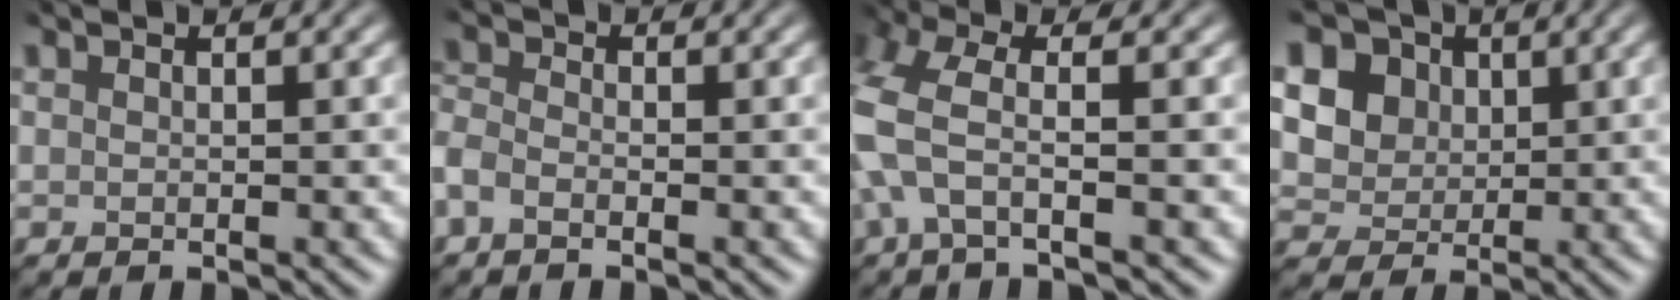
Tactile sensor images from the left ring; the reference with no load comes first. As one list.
[{"total": 2.1, "force": [-2.1, 0.4, 0.2], "torque": [-0.018, -0.005, -0.037]}, {"total": 4.2, "force": [-2.1, 1.1, 3.5], "torque": [-0.104, -0.006, -0.037]}, {"total": 7.9, "force": [2.3, 6.7, 3.3], "torque": [-0.086, 0.012, 0.035]}]